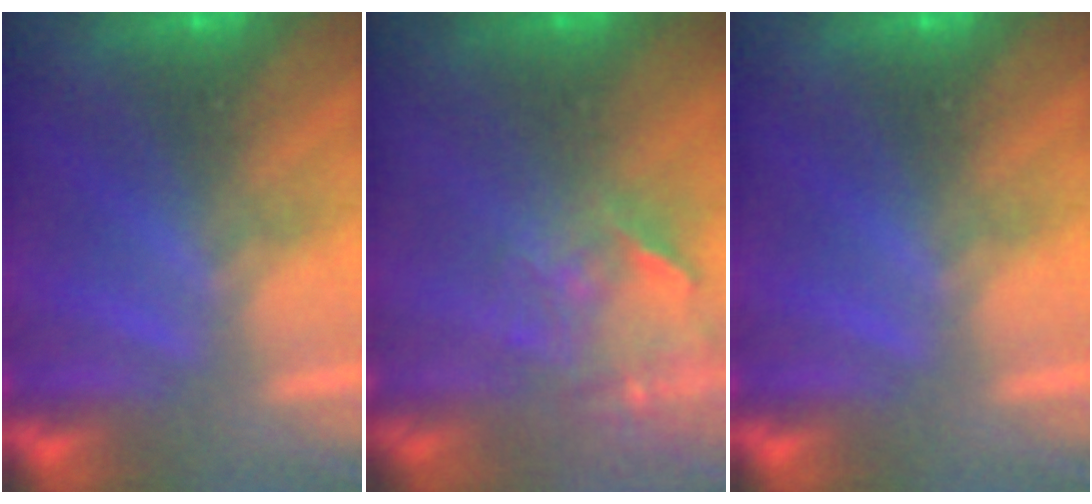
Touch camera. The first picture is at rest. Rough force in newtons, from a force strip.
{"total": 3.7}
{"total": 0.0}